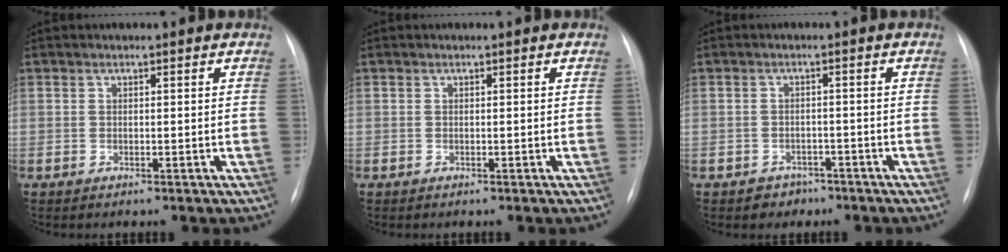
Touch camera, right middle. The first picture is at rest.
{"total": 0.0}
{"total": 2.7, "force": [-1.8, 2.0, 0.1], "torque": [-0.005, 0.010, -0.022]}